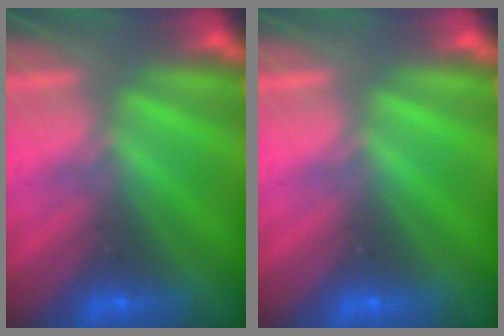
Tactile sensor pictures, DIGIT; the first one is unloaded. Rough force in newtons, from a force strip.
{"total": 0.0}